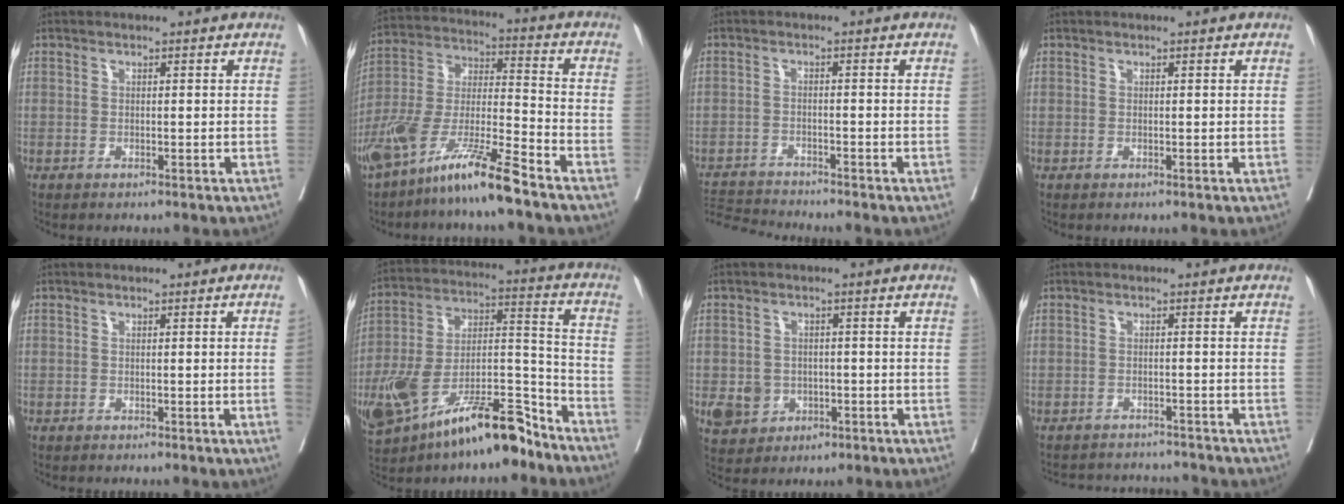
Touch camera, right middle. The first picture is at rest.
{"total": 14.6, "force": [-10.4, 1.0, 10.2], "torque": [-0.213, -0.015, -0.198]}
{"total": 5.2, "force": [-5.1, -1.1, -0.3], "torque": [0.008, -0.011, -0.095]}
{"total": 0.0}
{"total": 1.0, "force": [-0.4, -0.1, 0.9], "torque": [-0.013, 0.001, -0.008]}
{"total": 20.0, "force": [-13.5, 5.9, 13.5], "torque": [-0.262, 0.004, -0.236]}
{"total": 6.2, "force": [-2.0, 5.6, 1.9], "torque": [-0.032, 0.005, -0.019]}
{"total": 8.1, "force": [-8.0, 1.1, 0.8], "torque": [-0.012, 0.008, -0.107]}